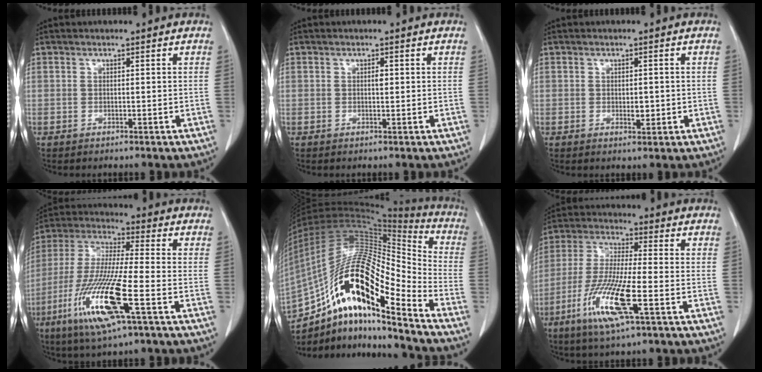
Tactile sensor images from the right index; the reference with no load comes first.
{"total": 0.8, "force": [0.1, 0.3, 0.7], "torque": [-0.014, 0.000, 0.002]}
{"total": 2.1, "force": [-0.2, 1.1, 1.8], "torque": [-0.028, -0.003, 0.002]}
{"total": 16.6, "force": [-6.6, 1.3, 15.2], "torque": [-0.321, -0.026, -0.124]}
{"total": 26.6, "force": [-14.3, 5.8, 21.7], "torque": [-0.411, 0.000, -0.249]}
{"total": 13.1, "force": [-5.3, 1.1, 11.9], "torque": [-0.250, -0.025, -0.103]}